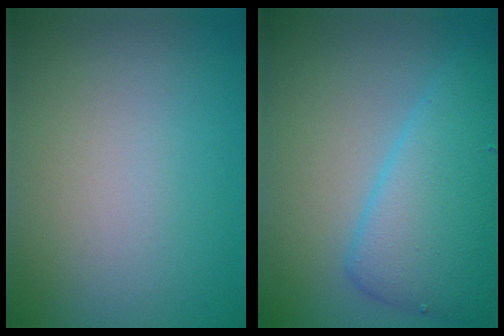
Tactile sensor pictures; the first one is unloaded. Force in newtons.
{"total": 6.1, "press": 6.1, "slide": 0.4}